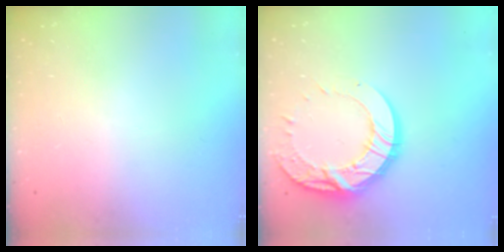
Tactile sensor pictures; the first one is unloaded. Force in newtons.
{"total": 17.3, "press": 17.2, "slide": 1.9}